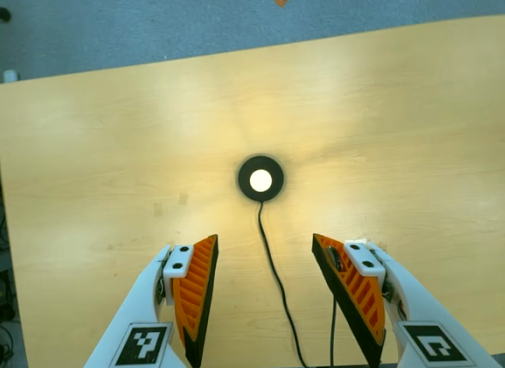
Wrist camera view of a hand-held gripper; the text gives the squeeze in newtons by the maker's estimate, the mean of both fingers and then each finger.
{"total": 0.0}